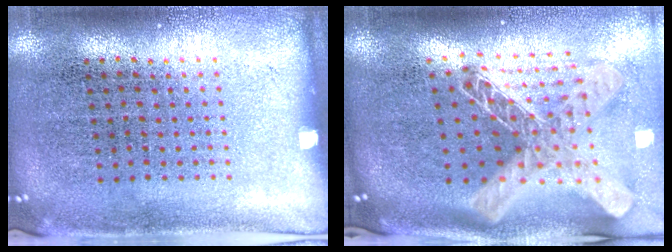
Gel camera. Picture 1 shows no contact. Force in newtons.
{"total": 2.7, "press": 1.9, "slide": 1.9}